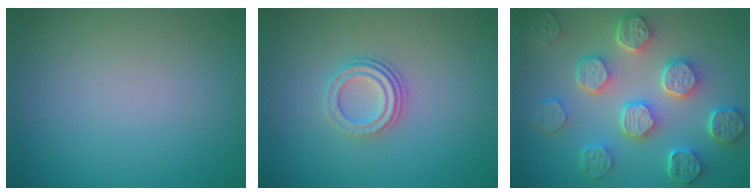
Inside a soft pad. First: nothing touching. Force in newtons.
{"total": 3.1, "press": 2.3, "slide": 2.2}
{"total": 7.9, "press": 6.1, "slide": 5.0}